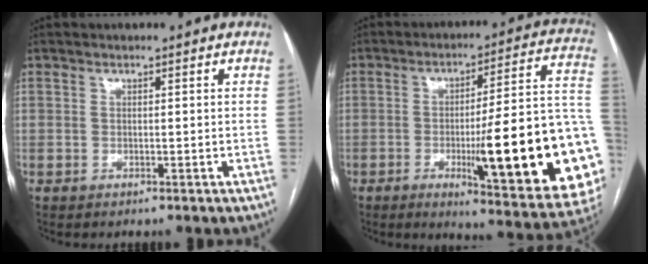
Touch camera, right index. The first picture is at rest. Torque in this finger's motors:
{"motor_torque": [1.46, -0.68, 1.05, 0.21]}